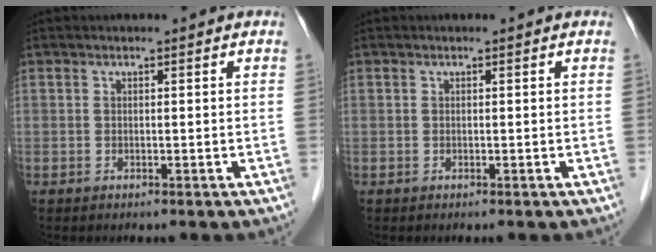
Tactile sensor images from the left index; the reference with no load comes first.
{"total": 0.0}